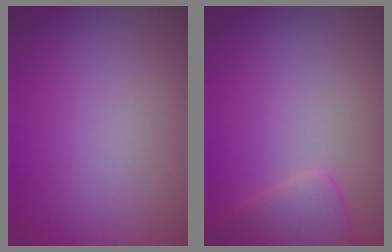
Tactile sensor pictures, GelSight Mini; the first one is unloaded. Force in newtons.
{"total": 3.0, "press": 3.0, "slide": 0.3}